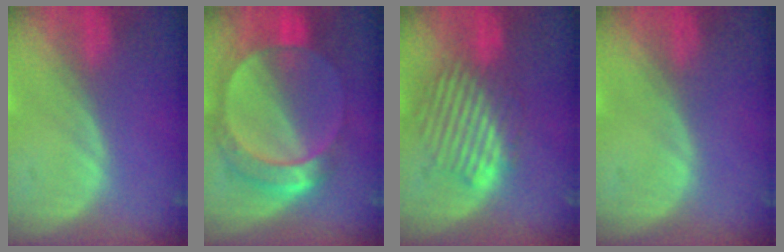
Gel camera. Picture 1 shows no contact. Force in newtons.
{"total": 8.2, "press": 7.6, "slide": 3.2}
{"total": 6.8, "press": 6.7, "slide": 0.7}
{"total": 0.0}